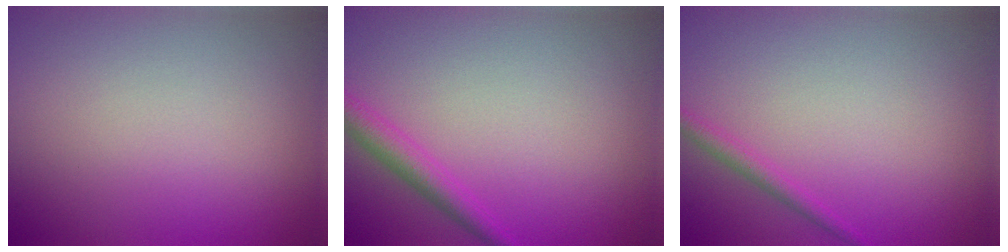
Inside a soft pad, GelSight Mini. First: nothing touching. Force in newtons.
{"total": 2.2, "press": 2.2, "slide": 0.2}
{"total": 1.3, "press": 1.3, "slide": 0.1}